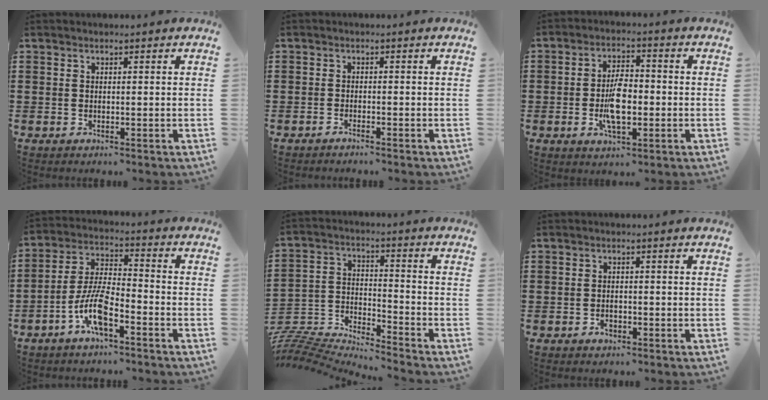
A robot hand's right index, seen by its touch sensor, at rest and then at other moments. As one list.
[{"total": 1.3, "force": [-1.2, -0.3, 0.2], "torque": [-0.005, -0.002, -0.024]}, {"total": 7.2, "force": [-1.2, 3.2, 6.3], "torque": [-0.136, -0.002, -0.027]}, {"total": 8.3, "force": [-4.4, 2.4, 6.6], "torque": [-0.157, -0.007, -0.085]}, {"total": 7.3, "force": [-7.3, -0.1, 0.7], "torque": [-0.039, -0.014, -0.155]}, {"total": 1.3, "force": [-0.7, 0.7, 0.8], "torque": [-0.018, -0.005, -0.013]}]